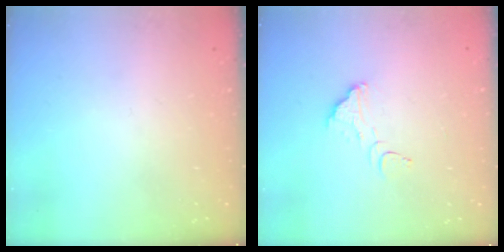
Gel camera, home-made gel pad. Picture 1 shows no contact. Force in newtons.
{"total": 2.6, "press": 2.6, "slide": 0.2}